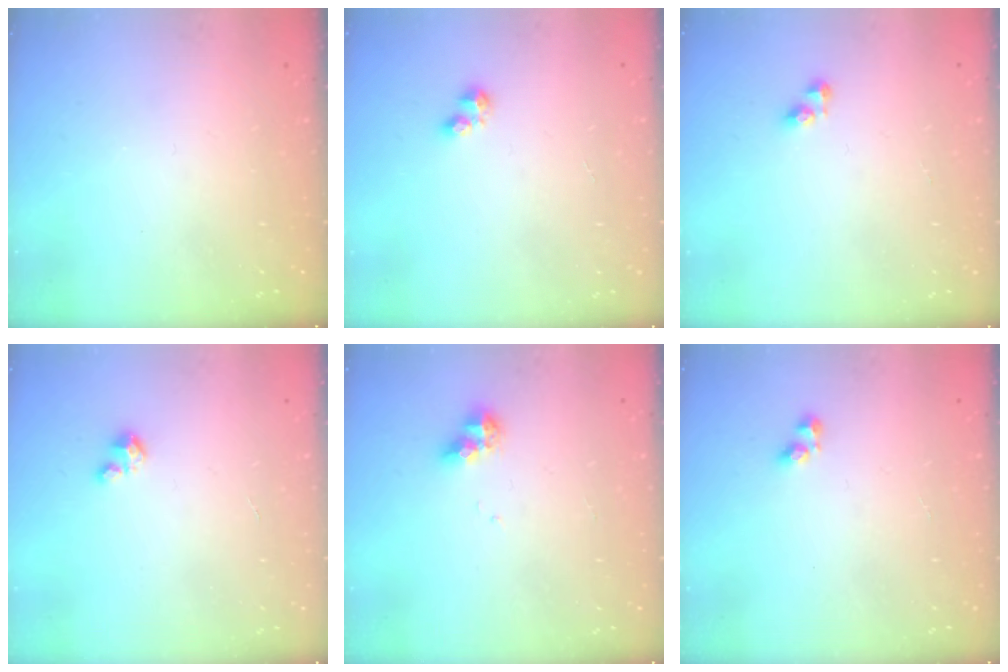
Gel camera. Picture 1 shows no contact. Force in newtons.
{"total": 3.2, "press": 3.2, "slide": 0.4}
{"total": 3.4, "press": 3.4, "slide": 0.4}
{"total": 2.7, "press": 2.7, "slide": 0.2}
{"total": 6.4, "press": 6.4, "slide": 0.7}
{"total": 3.1, "press": 3.1, "slide": 0.5}